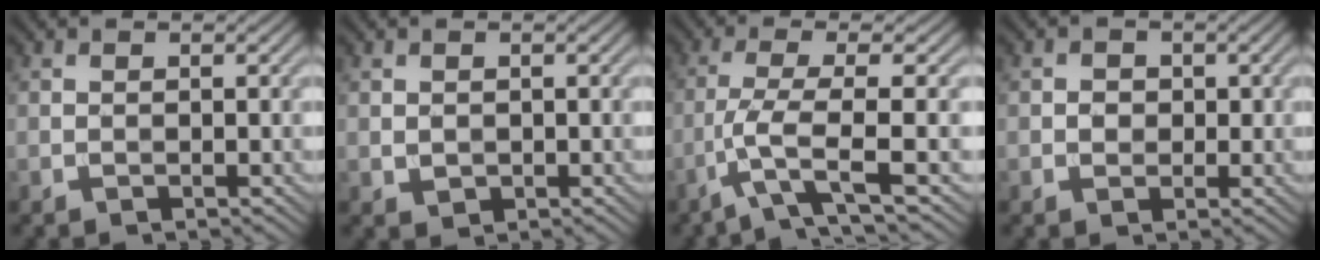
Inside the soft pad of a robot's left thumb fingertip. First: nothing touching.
{"total": 1.2, "force": [0.2, 1.0, 0.6], "torque": [-0.017, -0.004, 0.008]}
{"total": 5.2, "force": [-1.8, 0.6, 4.8], "torque": [-0.092, 0.007, -0.053]}
{"total": 1.9, "force": [0.0, 1.8, 0.7], "torque": [-0.009, -0.005, -0.002]}